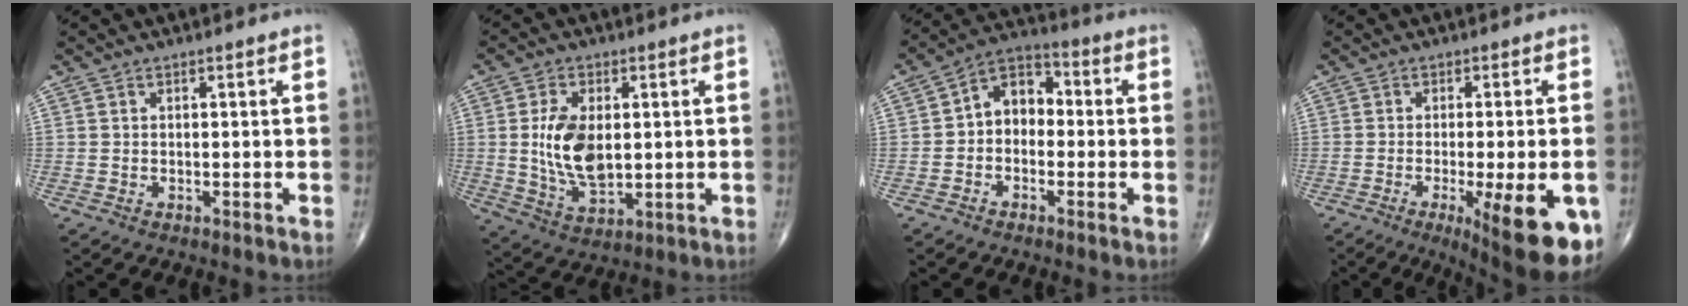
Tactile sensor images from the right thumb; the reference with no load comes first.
{"total": 11.0, "force": [0.9, 6.1, 9.1], "torque": [-0.166, -0.014, 0.027]}
{"total": 7.9, "force": [-0.6, 5.9, 5.3], "torque": [-0.054, 0.031, -0.030]}
{"total": 16.4, "force": [-6.5, 4.2, 14.4], "torque": [-0.146, -0.008, -0.078]}